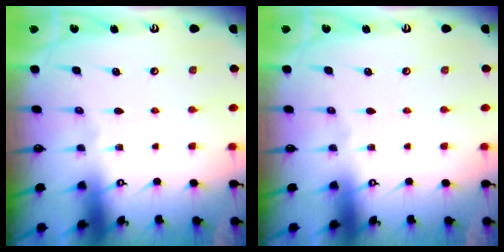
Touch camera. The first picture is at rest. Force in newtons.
{"total": 0.0}